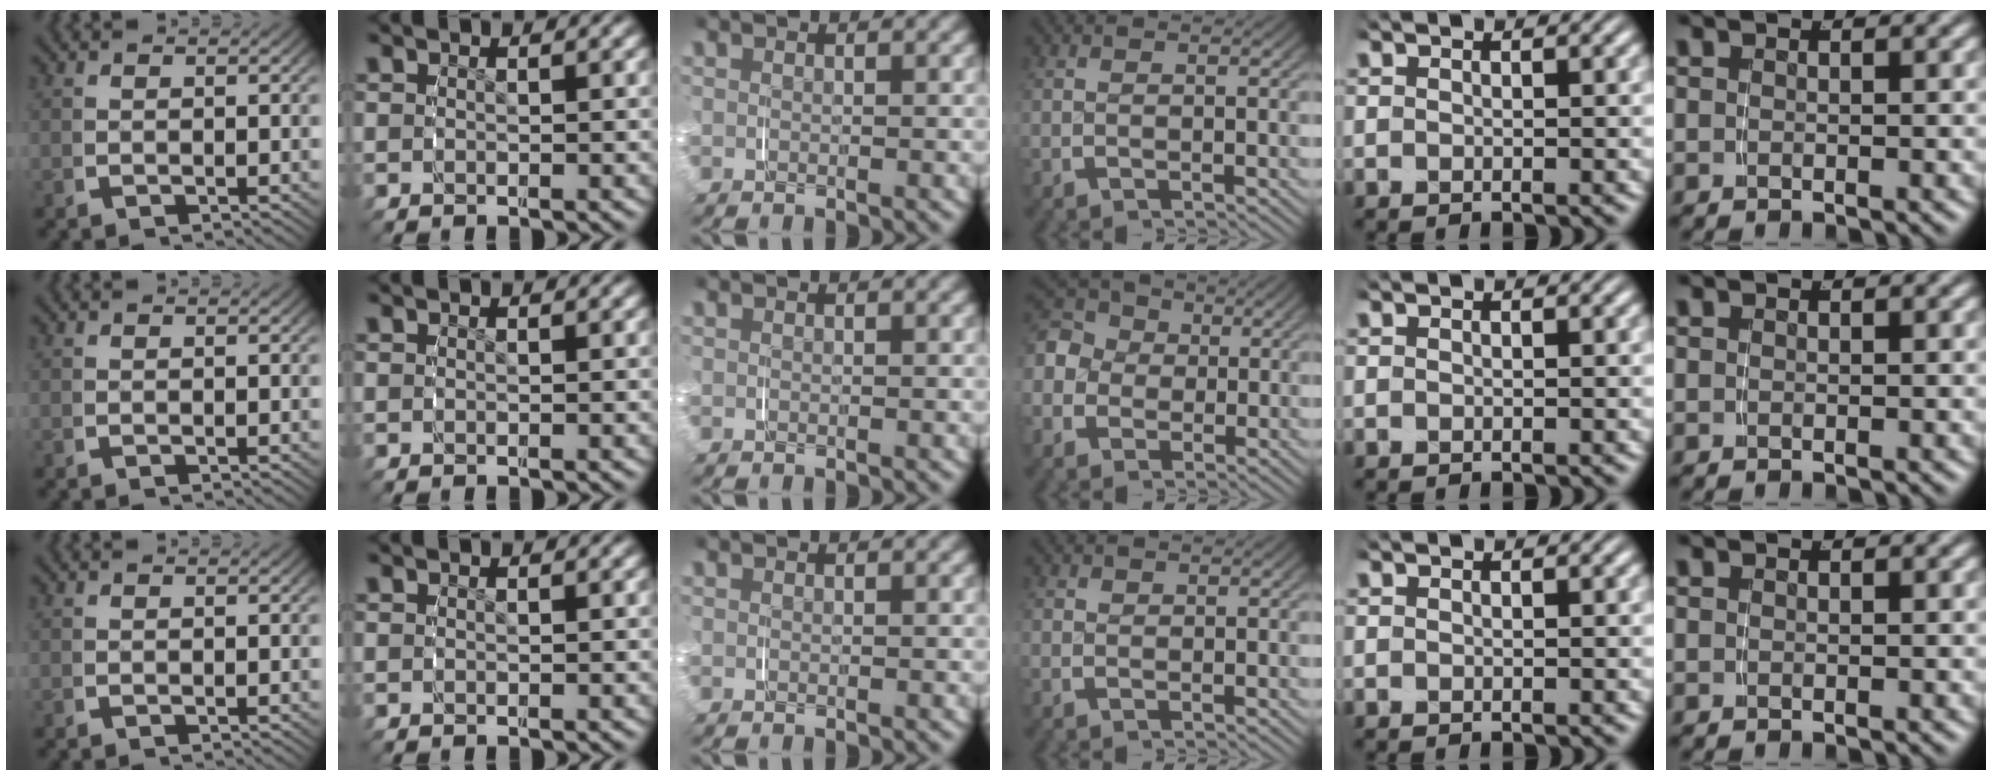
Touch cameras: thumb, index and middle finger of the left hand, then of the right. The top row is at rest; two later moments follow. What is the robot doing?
{"motion": "grasp_and_lifting", "object": "glasses case"}